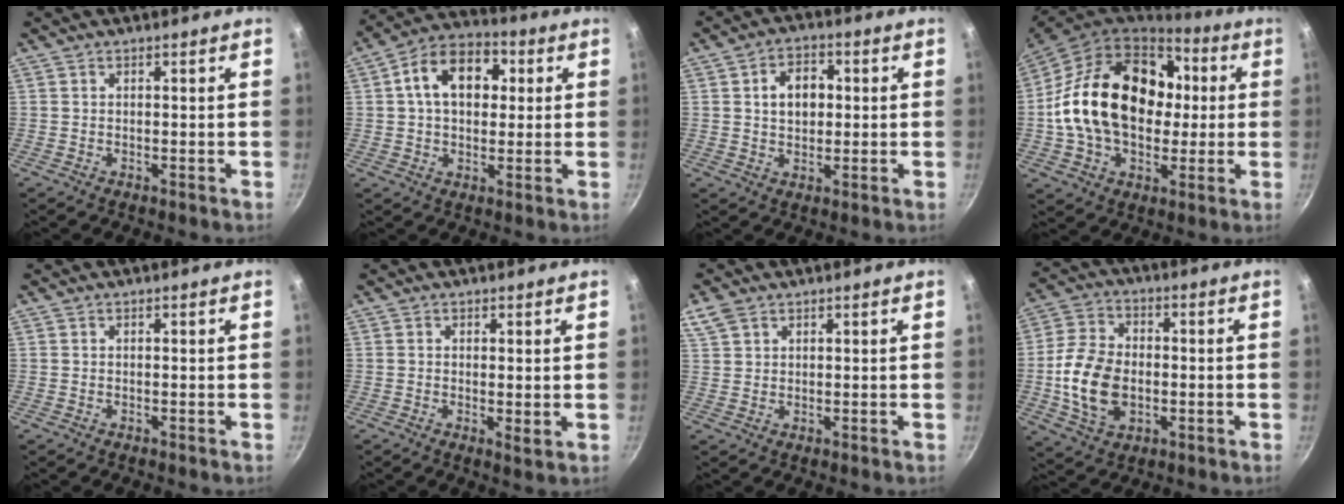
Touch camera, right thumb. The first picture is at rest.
{"total": 13.2, "force": [2.8, 9.0, 9.1], "torque": [-0.113, 0.019, 0.028]}
{"total": 6.9, "force": [1.1, 4.9, 4.8], "torque": [-0.052, 0.009, 0.014]}
{"total": 25.4, "force": [1.9, 18.2, 17.7], "torque": [-0.281, 0.039, 0.032]}
{"total": 0.0}
{"total": 2.1, "force": [0.4, 0.8, 1.9], "torque": [-0.030, -0.010, 0.006]}
{"total": 4.0, "force": [2.4, 2.6, 1.8], "torque": [-0.030, 0.000, 0.052]}
{"total": 13.7, "force": [-1.8, 9.4, 9.8], "torque": [-0.174, 0.014, -0.033]}